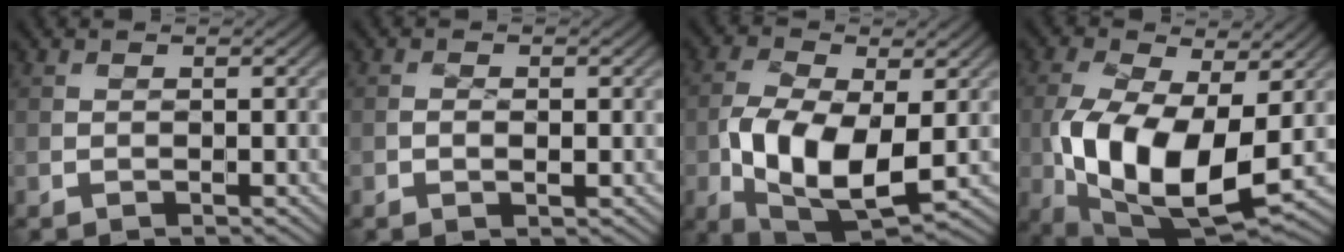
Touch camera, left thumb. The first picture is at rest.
{"total": 1.1, "force": [-0.3, 0.5, 0.9], "torque": [-0.014, 0.001, -0.006]}
{"total": 11.7, "force": [-1.7, 6.2, 9.8], "torque": [-0.212, -0.020, -0.027]}
{"total": 14.1, "force": [-1.6, 7.2, 12.0], "torque": [-0.265, -0.024, -0.026]}